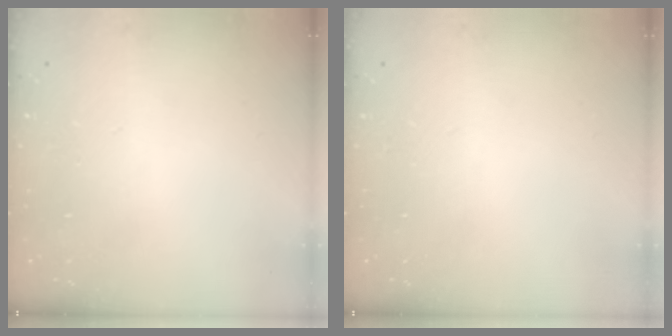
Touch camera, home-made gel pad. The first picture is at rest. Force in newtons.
{"total": 0.0}